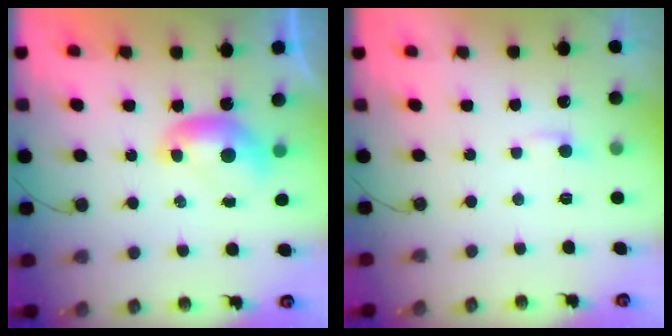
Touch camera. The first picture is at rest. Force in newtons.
{"total": 1.8, "press": 1.7, "slide": 0.5}